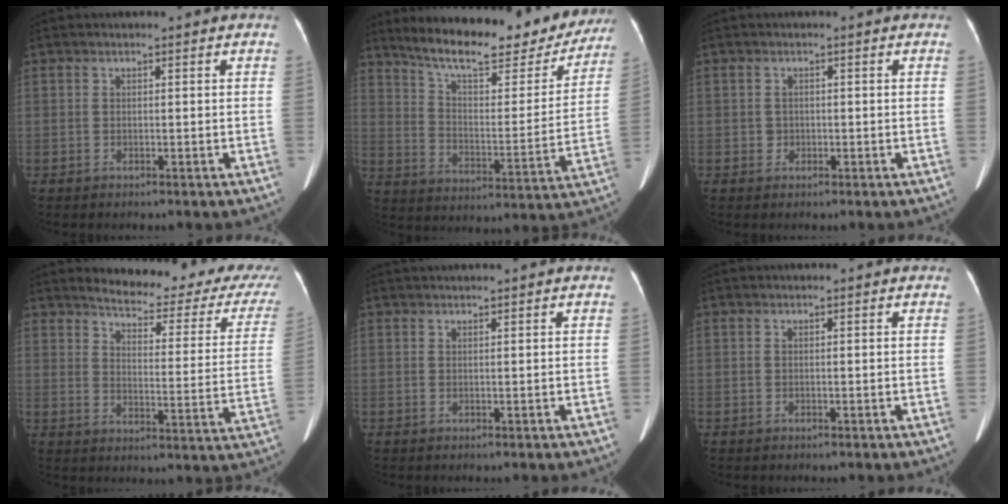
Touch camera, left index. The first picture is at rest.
{"total": 22.9, "force": [19.8, 5.5, 10.1], "torque": [-0.149, -0.011, 0.276]}
{"total": 1.1, "force": [-0.2, 1.1, 0.1], "torque": [0.000, 0.003, -0.003]}
{"total": 20.1, "force": [18.2, 3.3, 7.9], "torque": [-0.089, -0.065, 0.204]}
{"total": 3.1, "force": [2.9, 0.0, 1.1], "torque": [-0.009, 0.028, 0.043]}
{"total": 0.0}